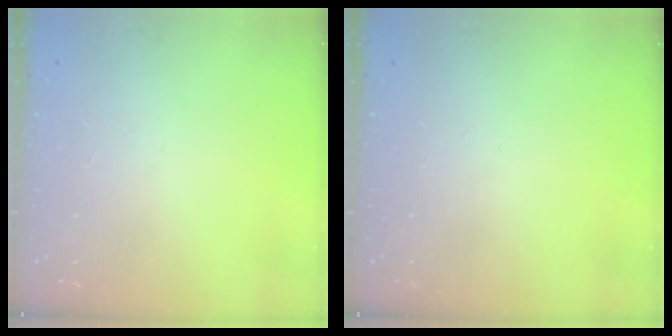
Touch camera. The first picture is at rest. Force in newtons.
{"total": 0.0}